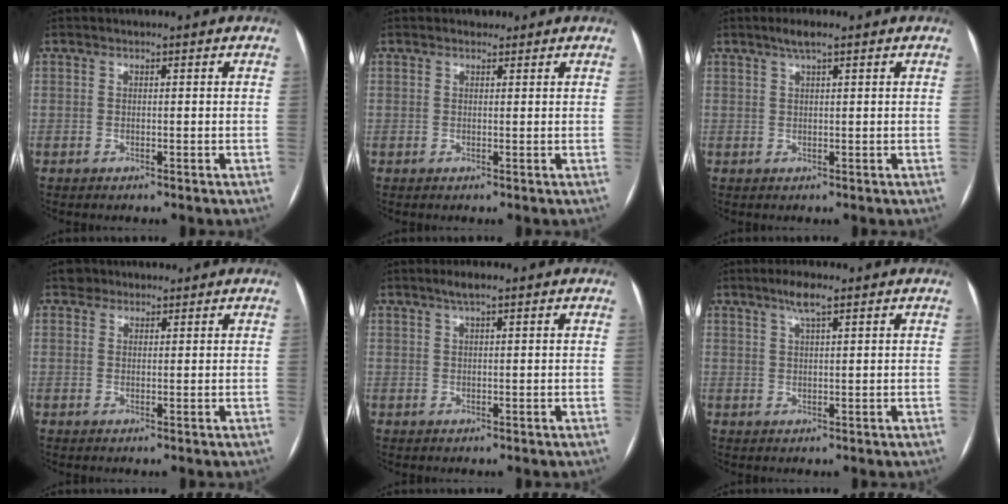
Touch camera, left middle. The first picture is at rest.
{"total": 1.0, "force": [0.8, 0.6, 0.1], "torque": [-0.003, 0.001, 0.009]}
{"total": 2.4, "force": [1.6, 0.1, 1.8], "torque": [-0.040, 0.006, 0.029]}
{"total": 2.2, "force": [1.6, 1.5, -0.1], "torque": [0.005, 0.015, 0.020]}
{"total": 2.0, "force": [1.3, 0.1, 1.5], "torque": [-0.033, 0.007, 0.024]}
{"total": 3.2, "force": [2.1, 0.2, 2.4], "torque": [-0.053, 0.004, 0.039]}